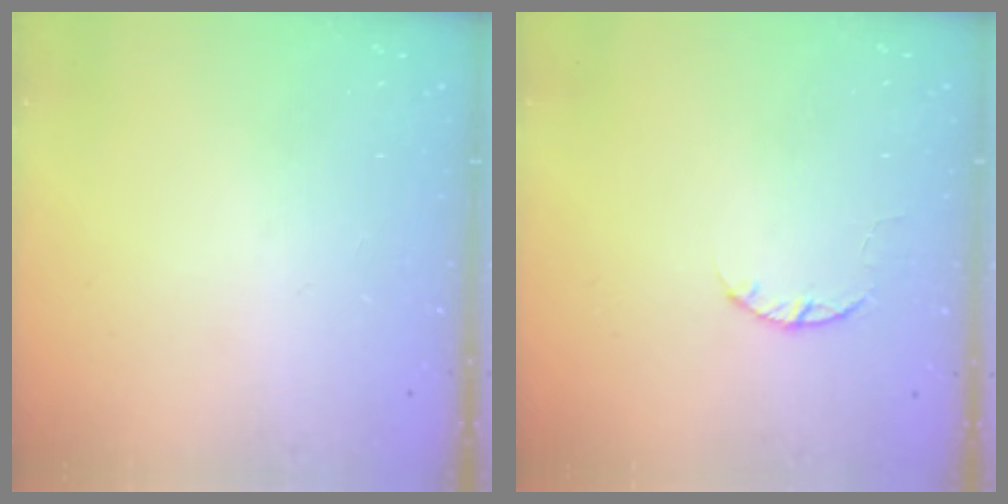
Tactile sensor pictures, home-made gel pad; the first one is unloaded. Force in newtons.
{"total": 2.5, "press": 2.4, "slide": 0.4}